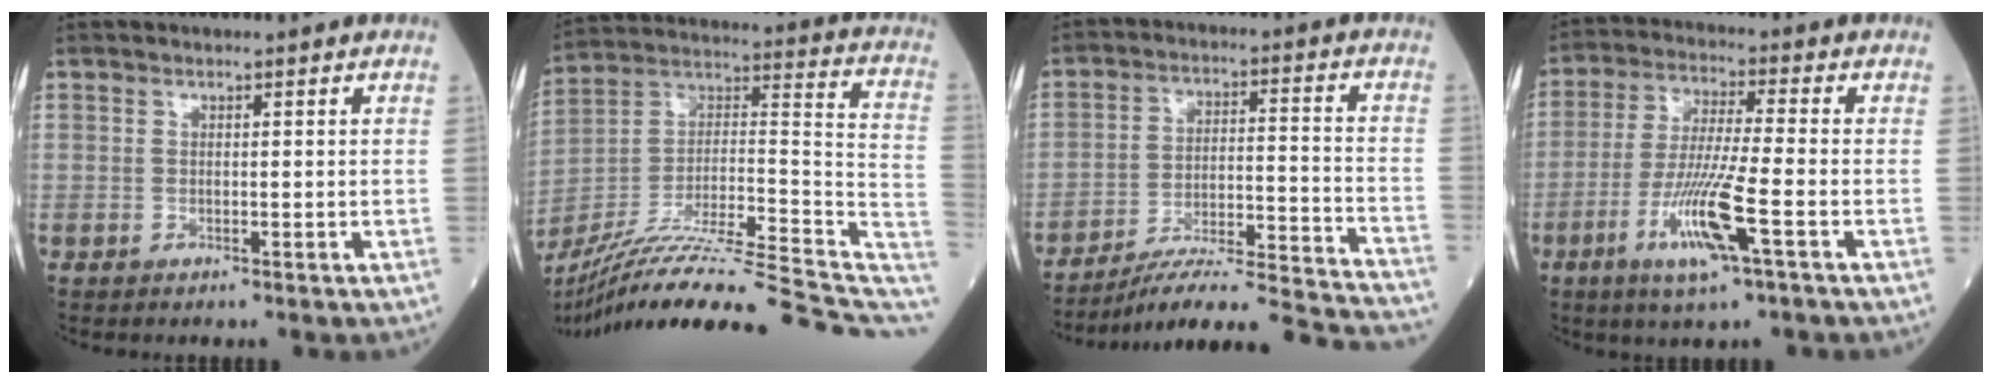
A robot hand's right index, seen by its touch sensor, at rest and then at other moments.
{"total": 28.5, "force": [-22.6, 2.0, 17.2], "torque": [-0.227, 0.008, -0.358]}
{"total": 22.0, "force": [-20.6, 0.1, 7.8], "torque": [-0.078, 0.001, -0.294]}
{"total": 11.3, "force": [-4.4, 0.3, 10.3], "torque": [-0.206, -0.017, -0.085]}